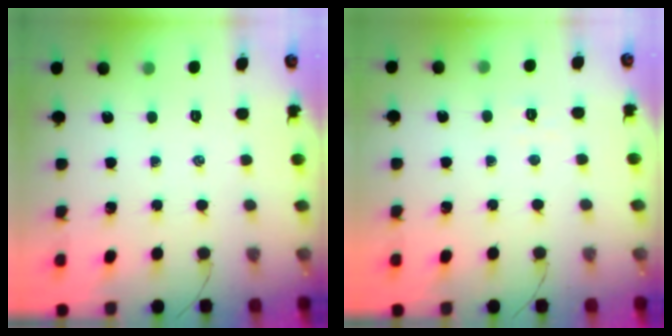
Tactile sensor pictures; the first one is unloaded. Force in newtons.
{"total": 2.4, "press": 2.3, "slide": 0.5}